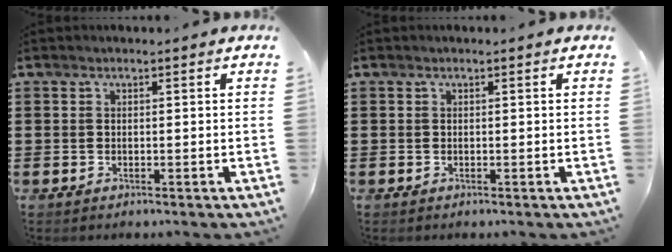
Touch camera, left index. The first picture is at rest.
{"total": 0.0}